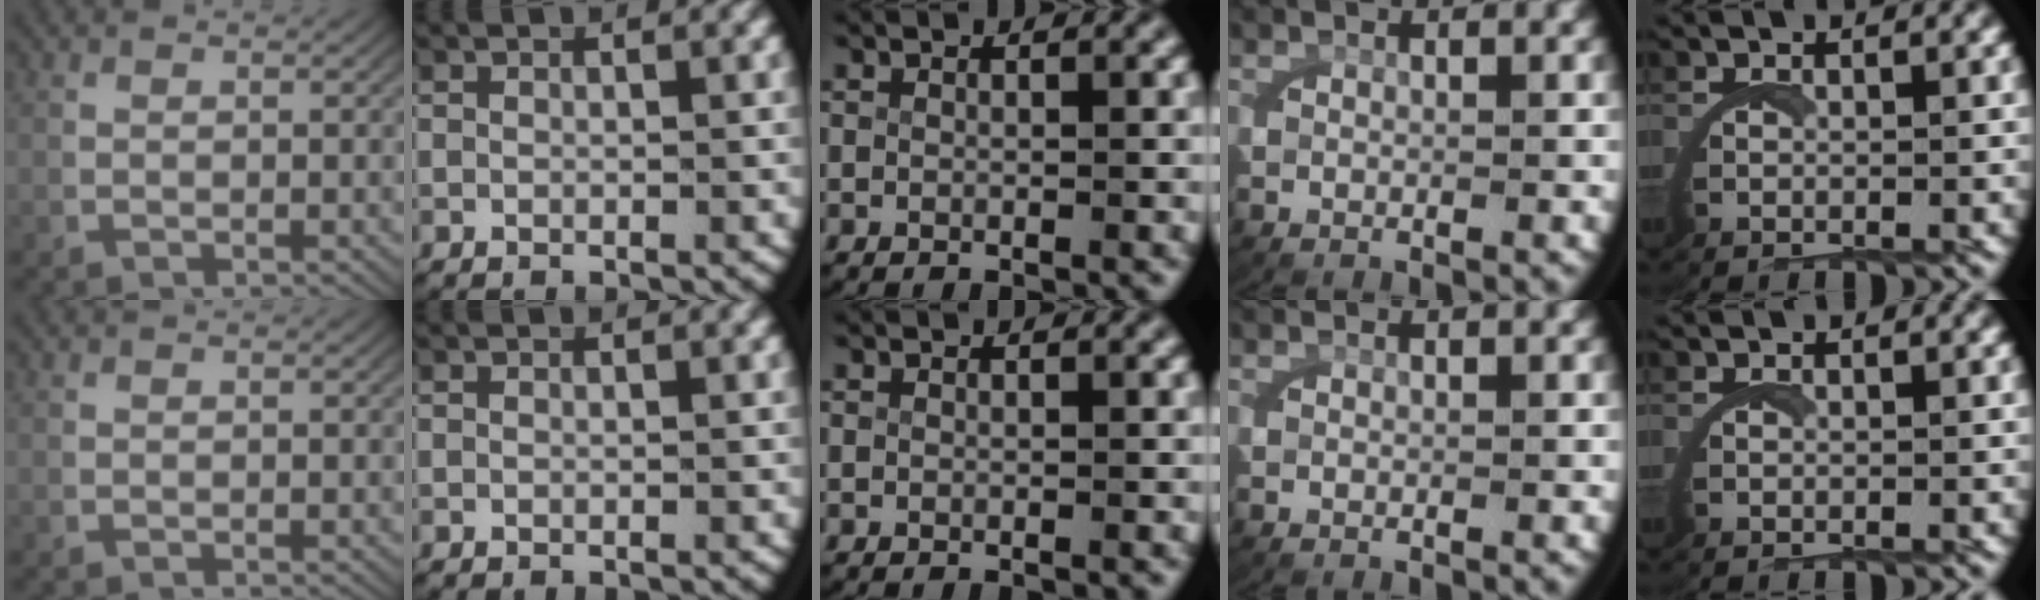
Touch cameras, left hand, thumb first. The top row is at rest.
{}